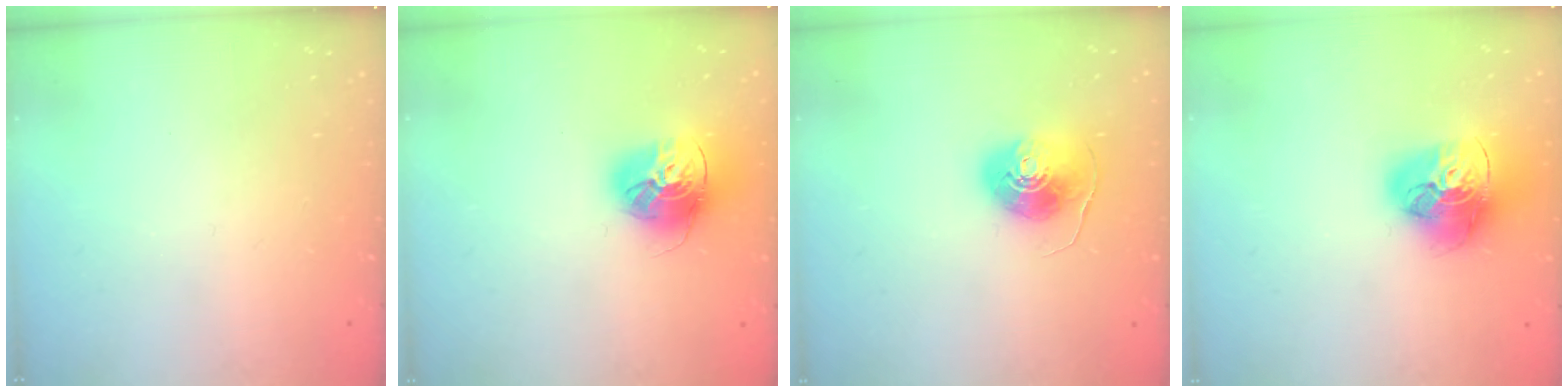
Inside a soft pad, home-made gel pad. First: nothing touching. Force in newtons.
{"total": 16.2, "press": 16.1, "slide": 1.8}
{"total": 8.1, "press": 8.1, "slide": 0.3}
{"total": 18.6, "press": 18.5, "slide": 2.1}